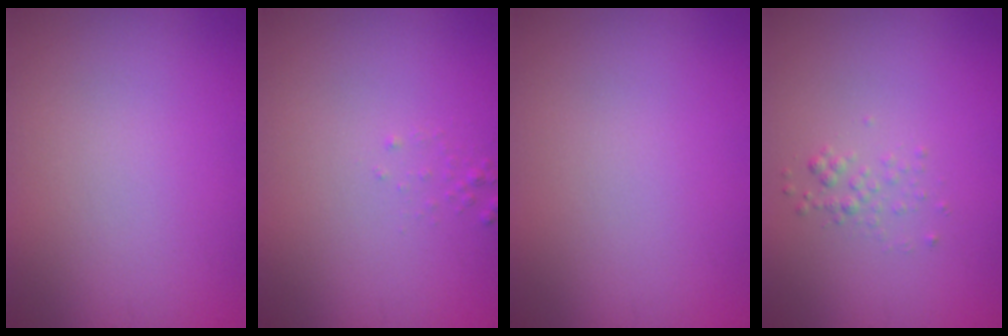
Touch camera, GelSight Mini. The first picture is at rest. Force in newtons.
{"total": 0.6, "press": 0.6, "slide": 0.1}
{"total": 0.0}
{"total": 1.0, "press": 1.0, "slide": 0.1}